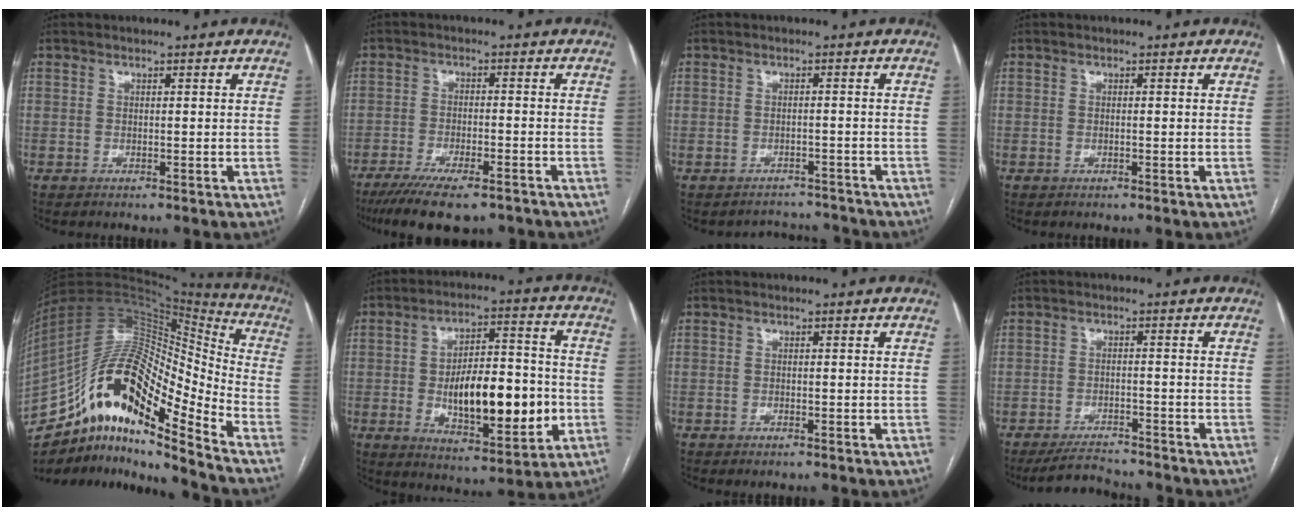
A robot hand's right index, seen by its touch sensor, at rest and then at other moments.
{"total": 11.5, "force": [-8.8, 2.7, 6.8], "torque": [-0.104, -0.018, -0.135]}
{"total": 3.6, "force": [-3.1, 1.3, -1.1], "torque": [0.013, 0.018, -0.042]}
{"total": 0.0}
{"total": 24.0, "force": [-14.7, 5.6, 18.1], "torque": [-0.349, 0.027, -0.257]}
{"total": 16.8, "force": [-2.7, 6.0, 15.4], "torque": [-0.243, 0.012, -0.032]}
{"total": 0.7, "force": [-0.5, 0.3, 0.5], "torque": [-0.009, -0.002, -0.002]}
{"total": 4.9, "force": [-4.7, 0.8, 0.9], "torque": [-0.017, -0.013, -0.080]}